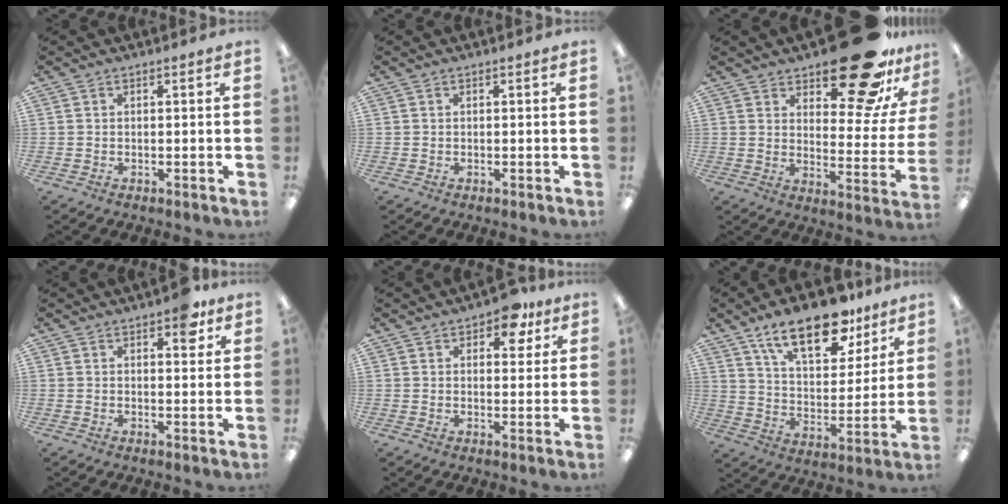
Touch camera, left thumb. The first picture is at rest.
{"total": 0.0}
{"total": 23.1, "force": [16.8, 8.5, 13.3], "torque": [-0.161, -0.109, 0.272]}
{"total": 5.9, "force": [3.5, 2.8, 3.9], "torque": [-0.035, -0.009, 0.052]}
{"total": 7.7, "force": [4.7, 4.1, 4.5], "torque": [-0.042, -0.018, 0.077]}
{"total": 19.3, "force": [13.2, 8.4, 11.4], "torque": [-0.180, -0.066, 0.224]}